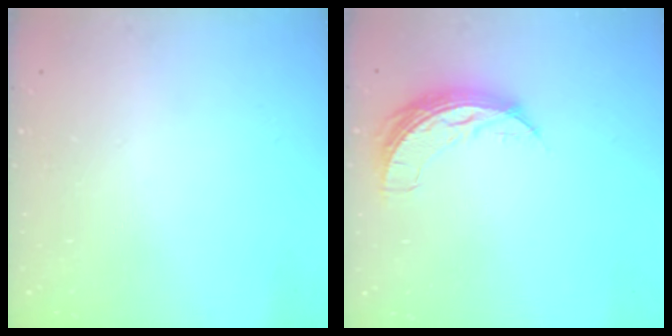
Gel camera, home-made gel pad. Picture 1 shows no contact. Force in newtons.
{"total": 7.7, "press": 7.7, "slide": 0.4}